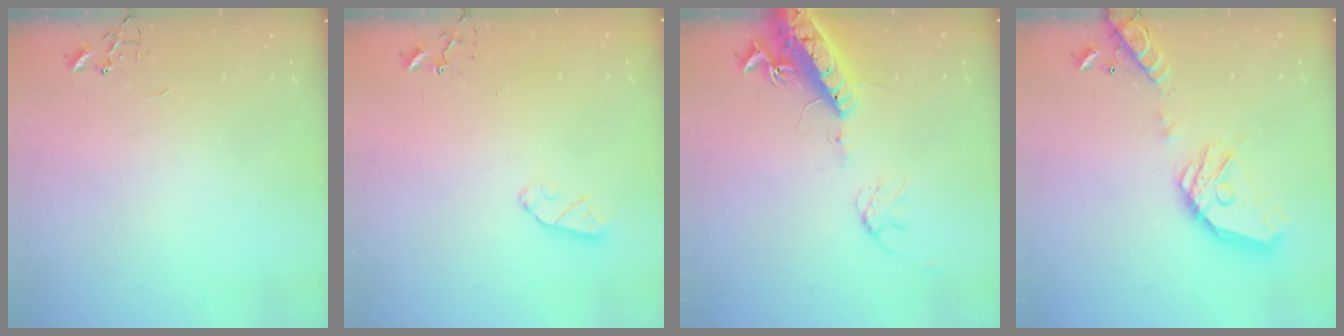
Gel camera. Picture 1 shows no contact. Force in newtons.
{"total": 5.2, "press": 5.2, "slide": 0.7}
{"total": 16.2, "press": 15.7, "slide": 3.7}
{"total": 19.0, "press": 18.9, "slide": 2.0}